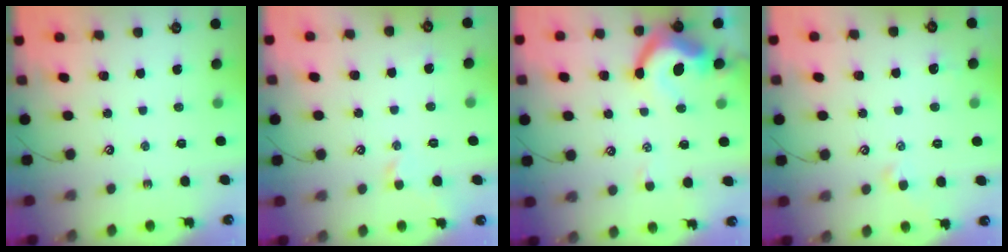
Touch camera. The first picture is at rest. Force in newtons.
{"total": 2.3, "press": 2.1, "slide": 0.9}
{"total": 8.9, "press": 8.8, "slide": 1.3}
{"total": 1.4, "press": 1.3, "slide": 0.5}